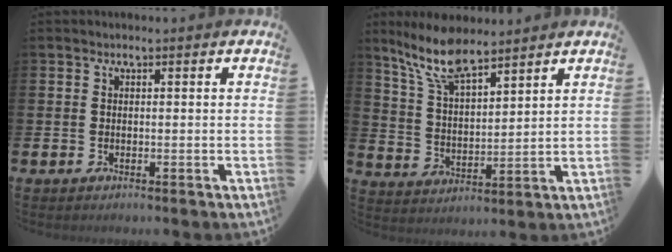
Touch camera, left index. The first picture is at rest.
{"total": 9.6, "force": [7.9, 2.6, 4.6], "torque": [-0.105, -0.027, 0.145]}